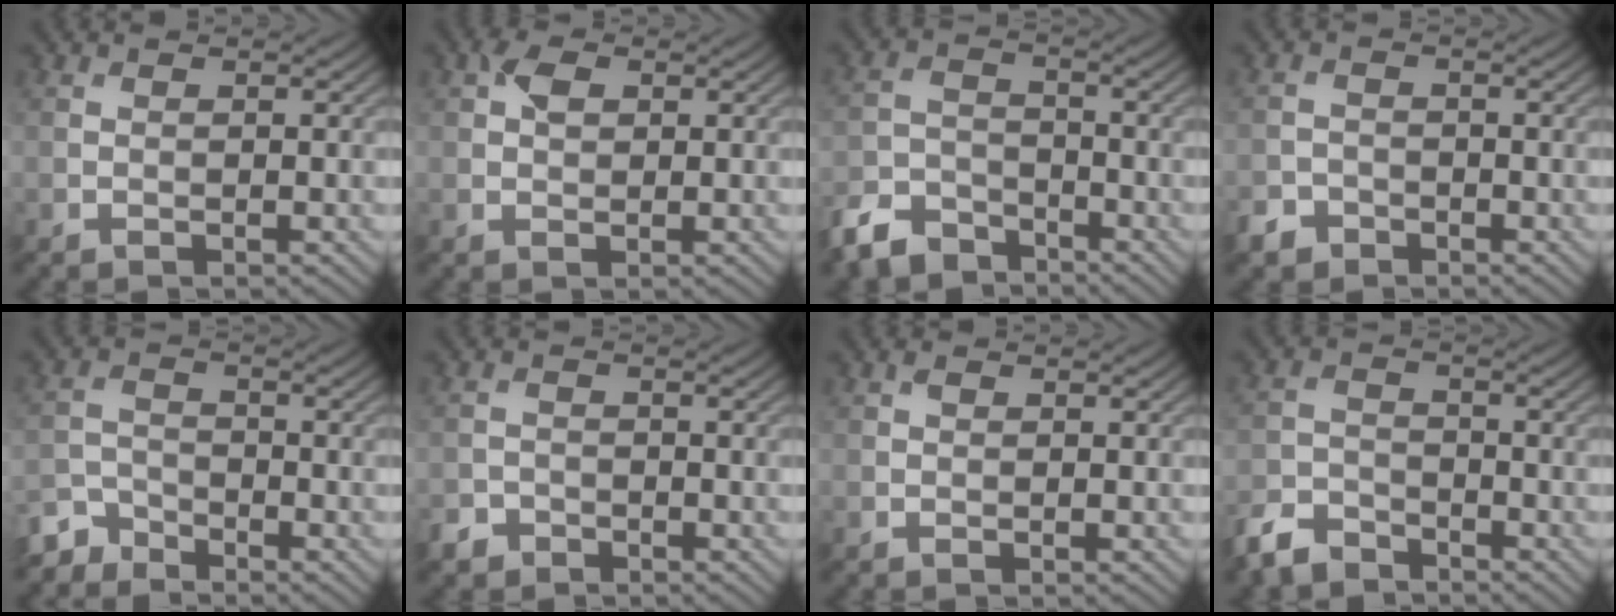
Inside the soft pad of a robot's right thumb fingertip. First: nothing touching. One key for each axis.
{"total": 2.4, "fx": 0.8, "fy": 1.6, "fz": 1.6, "tx": -0.034, "ty": 0.005, "tz": 0.012}
{"total": 6.9, "fx": -5.6, "fy": 3.3, "fz": 2.4, "tx": -0.055, "ty": -0.009, "tz": -0.123}
{"total": 2.4, "fx": -1.9, "fy": 1.5, "fz": 0.5, "tx": -0.011, "ty": -0.003, "tz": -0.043}
{"total": 3.7, "fx": -3.4, "fy": 1.4, "fz": 0.5, "tx": -0.010, "ty": -0.002, "tz": -0.082}
{"total": 2.0, "fx": -1.6, "fy": 1.2, "fz": 0.4, "tx": -0.007, "ty": -0.001, "tz": -0.036}
{"total": 0.6, "fx": 0.3, "fy": 0.4, "fz": 0.3, "tx": -0.005, "ty": 0.000, "tz": 0.004}
{"total": 5.3, "fx": -4.4, "fy": 2.2, "fz": 1.8, "tx": -0.038, "ty": -0.009, "tz": -0.099}